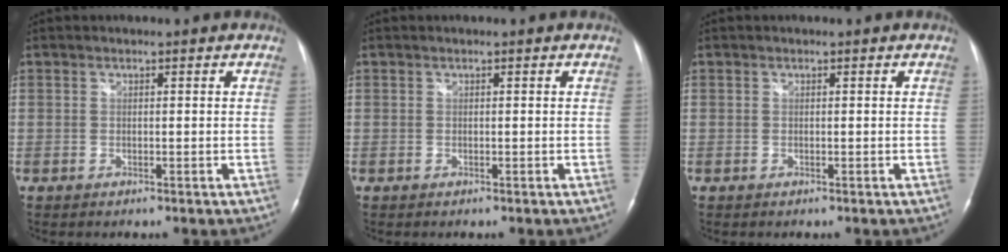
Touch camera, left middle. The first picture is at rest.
{"total": 0.0}
{"total": 0.0}